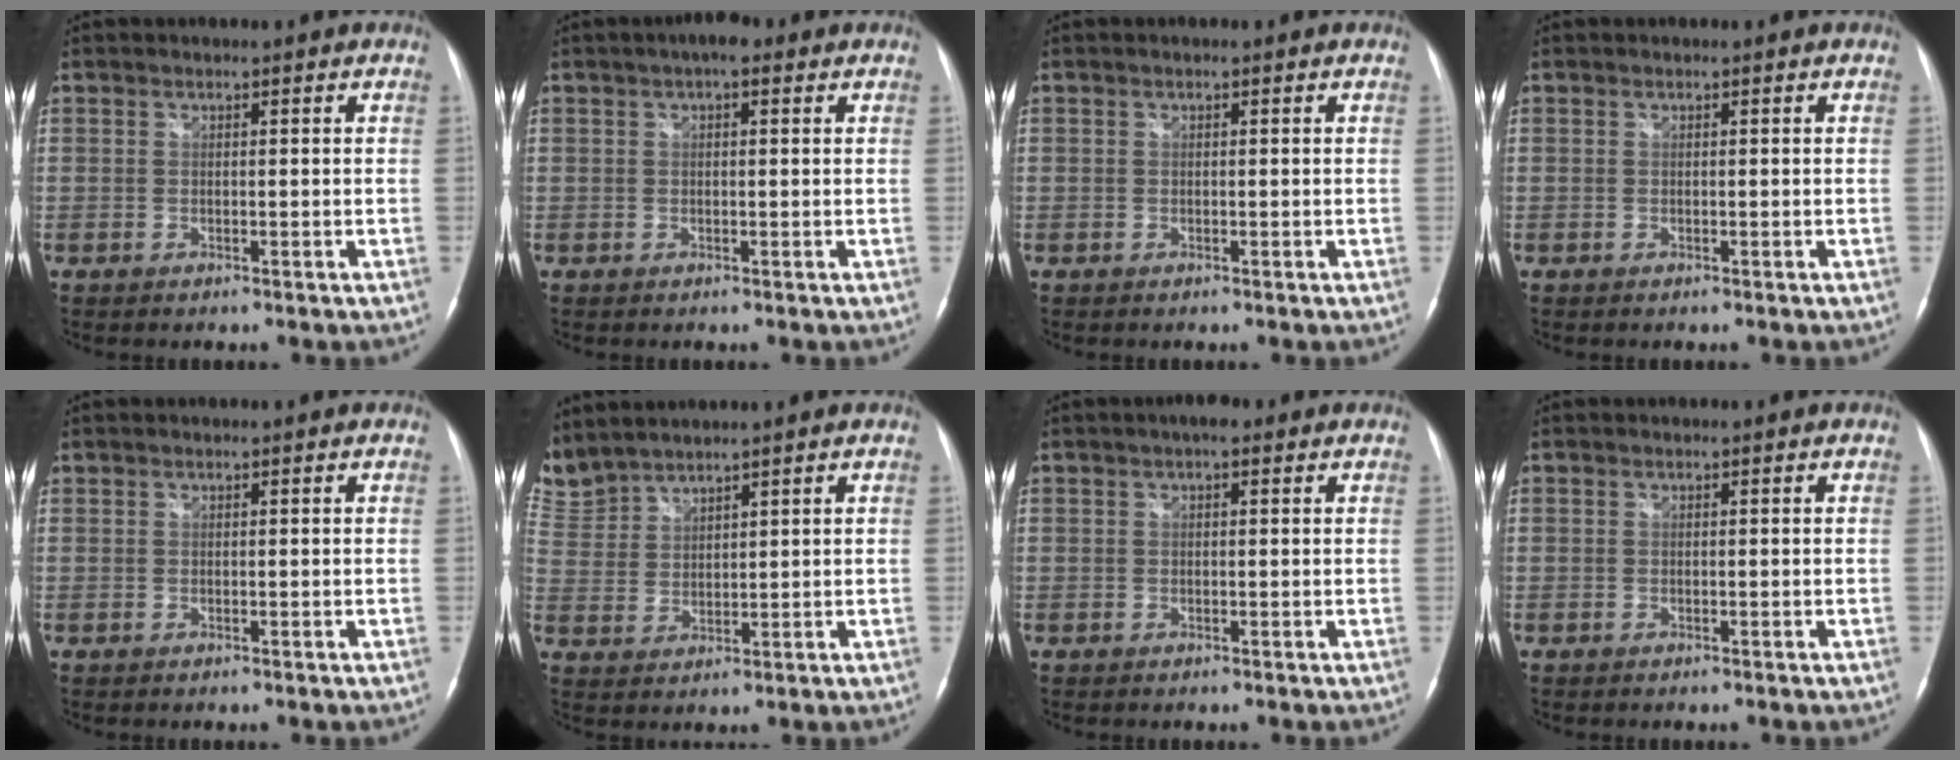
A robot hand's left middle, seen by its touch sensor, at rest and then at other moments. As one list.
[{"total": 3.1, "force": [1.7, 1.1, 2.4], "torque": [-0.038, 0.013, 0.021]}, {"total": 0.0}, {"total": 0.0}, {"total": 0.0}, {"total": 7.4, "force": [7.2, 1.5, 0.9], "torque": [-0.044, 0.015, 0.160]}, {"total": 2.3, "force": [1.3, 0.7, 1.7], "torque": [-0.026, 0.009, 0.016]}, {"total": 0.0}]